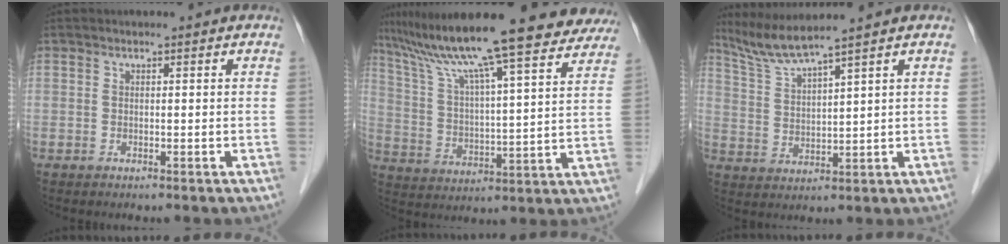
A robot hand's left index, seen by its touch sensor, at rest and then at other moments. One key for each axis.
{"total": 26.6, "fx": 22.7, "fy": 2.0, "fz": 13.7, "tx": -0.229, "ty": -0.007, "tz": 0.323}
{"total": 6.5, "fx": 5.8, "fy": -1.7, "fz": 2.6, "tx": -0.062, "ty": -0.001, "tz": 0.122}